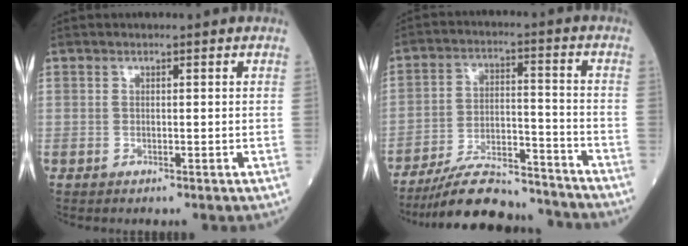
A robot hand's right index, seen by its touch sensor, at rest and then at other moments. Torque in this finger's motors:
{"motor_torque": [1.07, -1.07, 0.21, 0.14]}